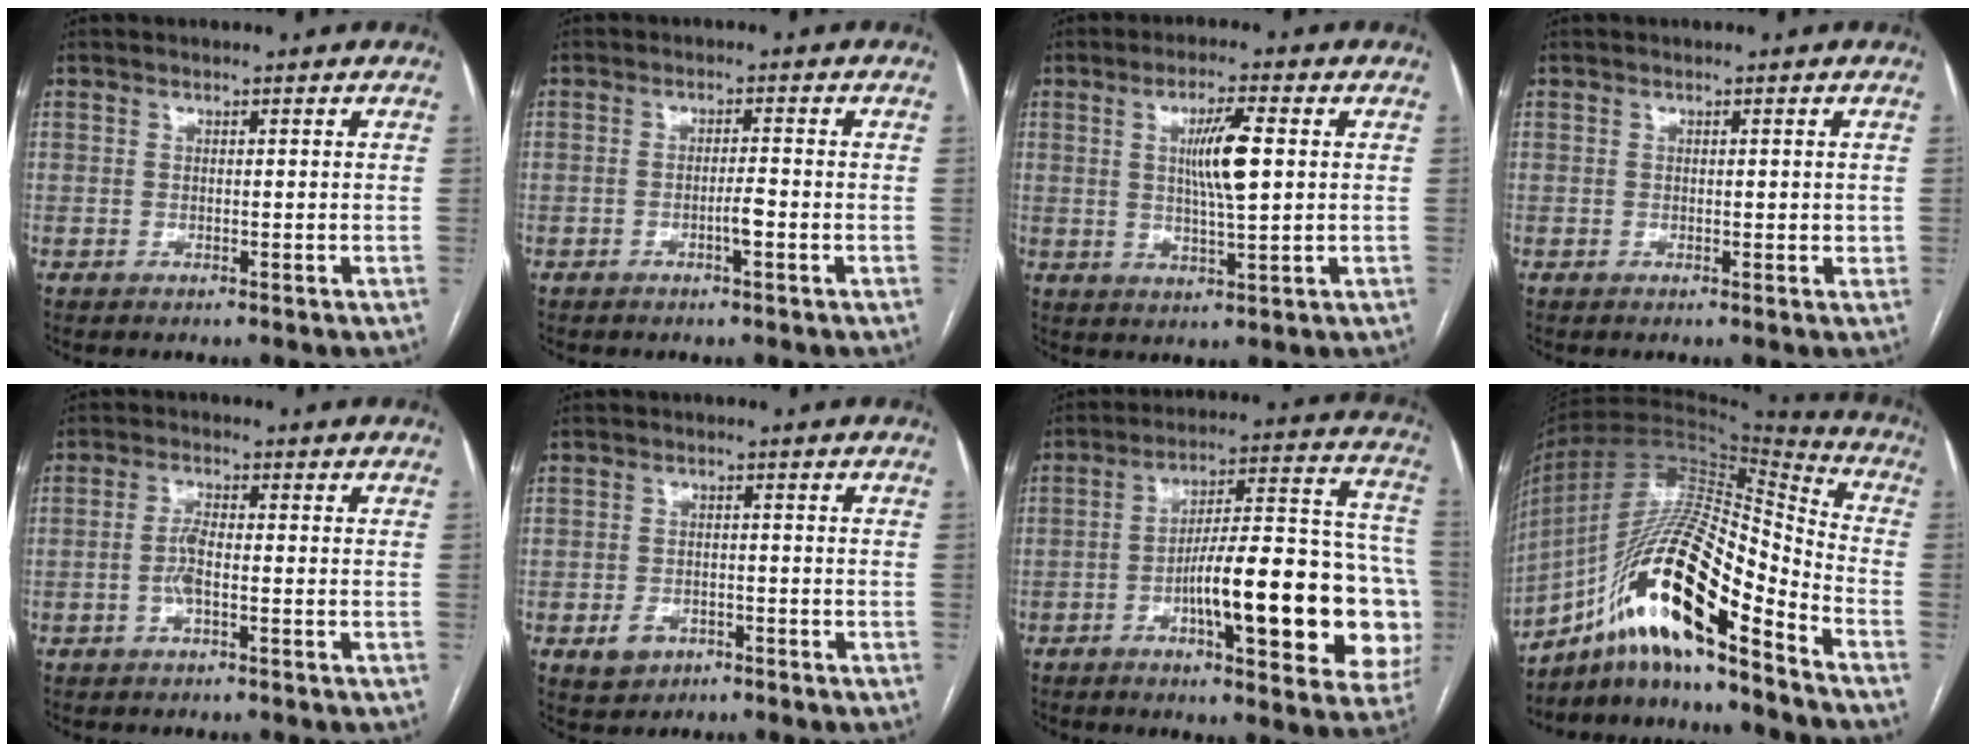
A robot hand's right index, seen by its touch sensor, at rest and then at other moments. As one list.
[{"total": 2.1, "force": [-0.9, 0.1, 1.9], "torque": [-0.032, 0.001, -0.014]}, {"total": 7.2, "force": [1.3, 0.6, 7.1], "torque": [-0.127, -0.001, 0.023]}, {"total": 1.2, "force": [0.1, 0.6, 1.0], "torque": [-0.015, -0.001, 0.001]}, {"total": 3.2, "force": [-0.8, 0.8, 3.0], "torque": [-0.065, 0.004, -0.015]}, {"total": 3.8, "force": [-1.9, 2.9, 1.6], "torque": [-0.027, 0.004, -0.024]}, {"total": 23.9, "force": [-5.9, 5.1, 22.6], "torque": [-0.236, 0.030, -0.069]}, {"total": 24.6, "force": [-12.7, 4.9, 20.5], "torque": [-0.375, 0.002, -0.221]}]